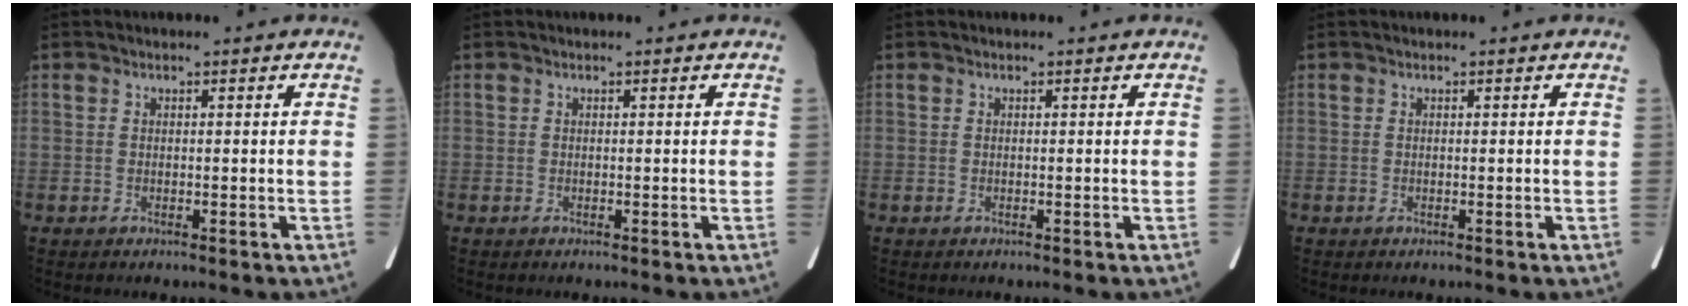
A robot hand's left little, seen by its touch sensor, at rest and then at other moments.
{"total": 0.0}
{"total": 0.0}
{"total": 0.0}